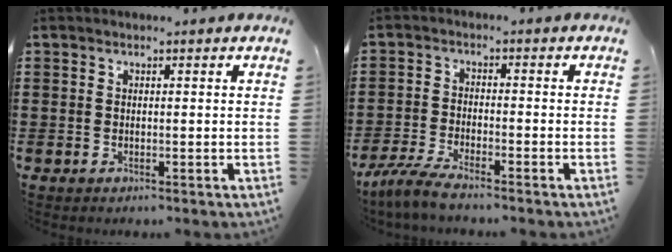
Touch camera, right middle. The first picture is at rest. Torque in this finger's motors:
{"motor_torque": [2.14, 0.00, 0.40, 0.10]}